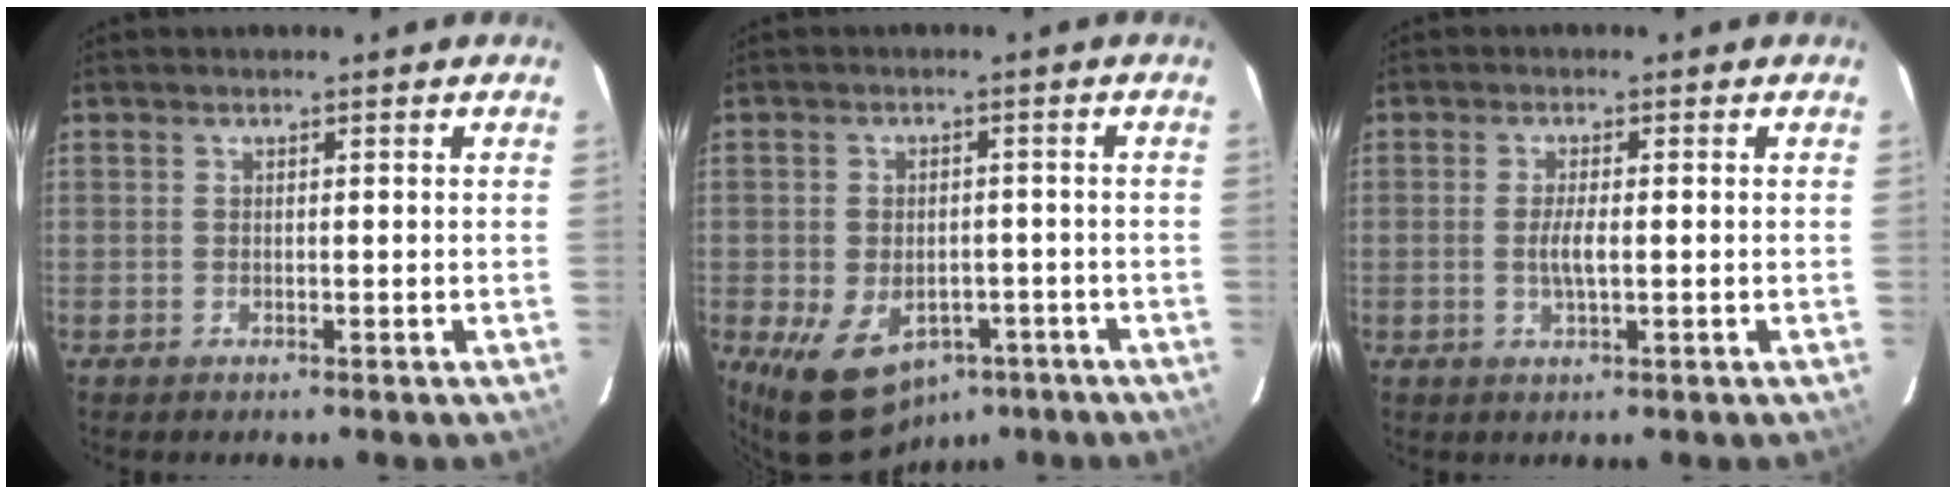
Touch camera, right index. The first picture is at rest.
{"total": 12.4, "force": [-6.3, 8.5, 6.6], "torque": [-0.143, -0.005, -0.076]}
{"total": 3.1, "force": [-0.3, 0.6, 3.0], "torque": [-0.058, -0.003, -0.006]}